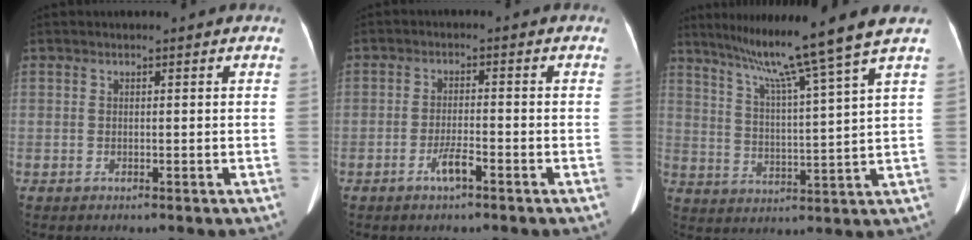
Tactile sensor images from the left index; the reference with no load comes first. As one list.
[{"total": 3.1, "force": [-1.9, 0.3, 2.4], "torque": [-0.046, -0.001, -0.039]}, {"total": 13.2, "force": [10.1, -3.4, 7.7], "torque": [-0.123, -0.016, 0.158]}]